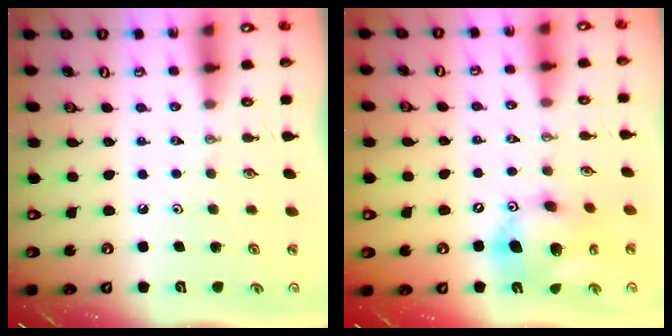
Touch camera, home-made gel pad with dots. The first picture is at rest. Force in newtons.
{"total": 14.2, "press": 13.9, "slide": 2.9}